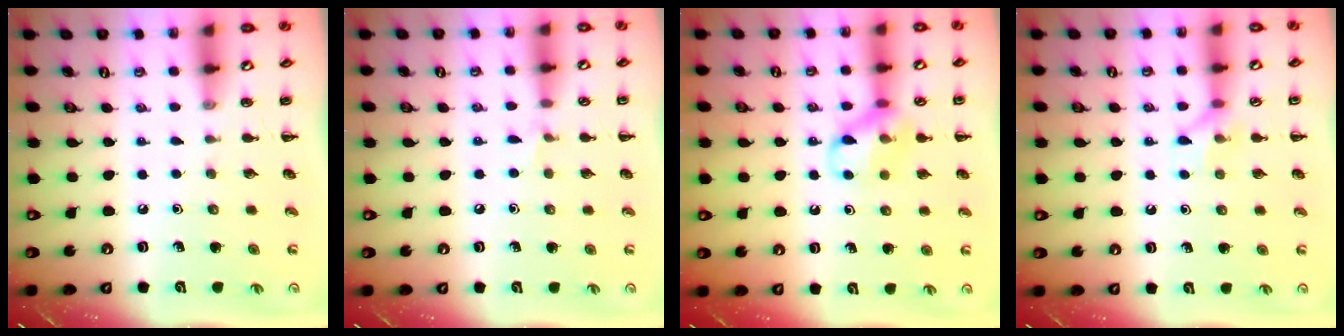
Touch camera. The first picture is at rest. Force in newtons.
{"total": 3.5, "press": 3.3, "slide": 1.0}
{"total": 12.2, "press": 12.1, "slide": 1.5}
{"total": 6.9, "press": 6.9, "slide": 0.4}